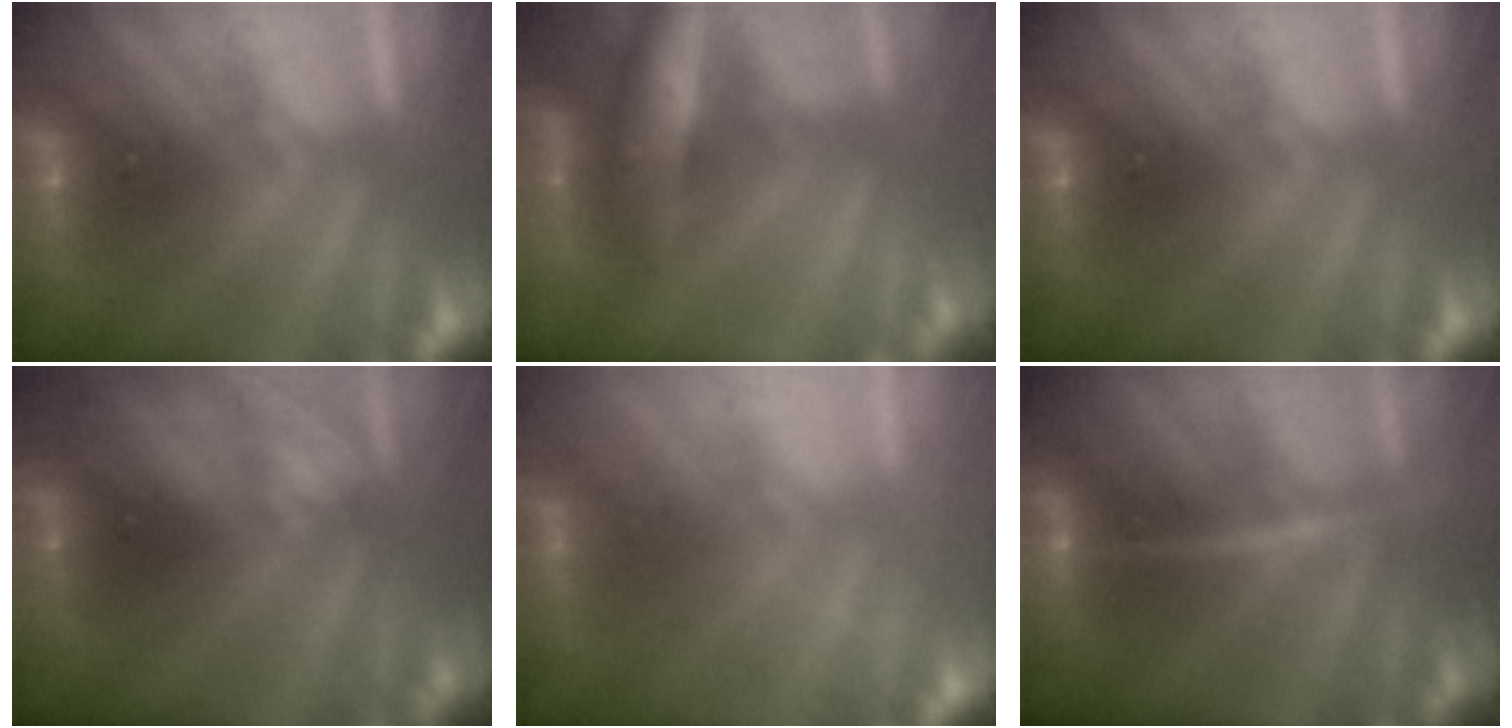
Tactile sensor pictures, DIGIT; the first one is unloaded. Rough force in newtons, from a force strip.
{"total": 6.9}
{"total": 0.0}
{"total": 2.2}
{"total": 2.2}
{"total": 3.0}